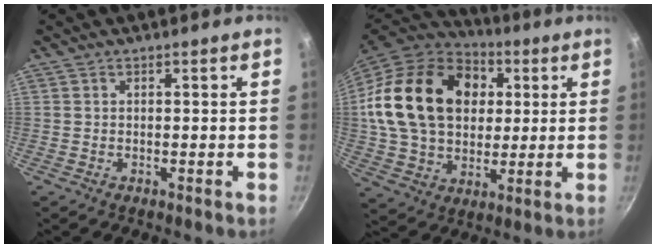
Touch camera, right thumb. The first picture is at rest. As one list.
[{"total": 26.3, "force": [5.6, 19.2, 17.1], "torque": [-0.280, 0.014, 0.099]}]